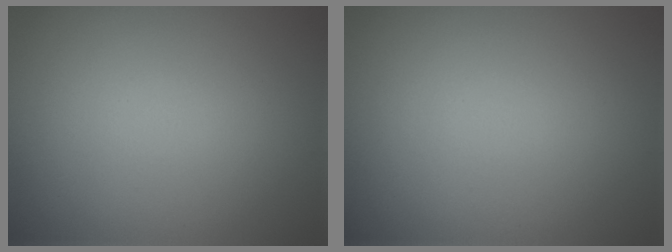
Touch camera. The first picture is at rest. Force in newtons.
{"total": 0.0}